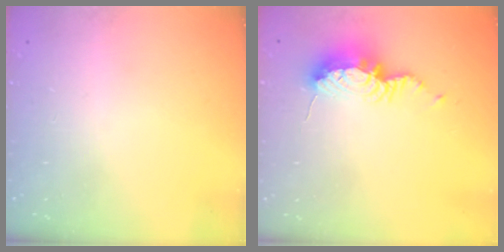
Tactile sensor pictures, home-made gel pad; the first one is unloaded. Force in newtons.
{"total": 8.6, "press": 8.6, "slide": 0.6}